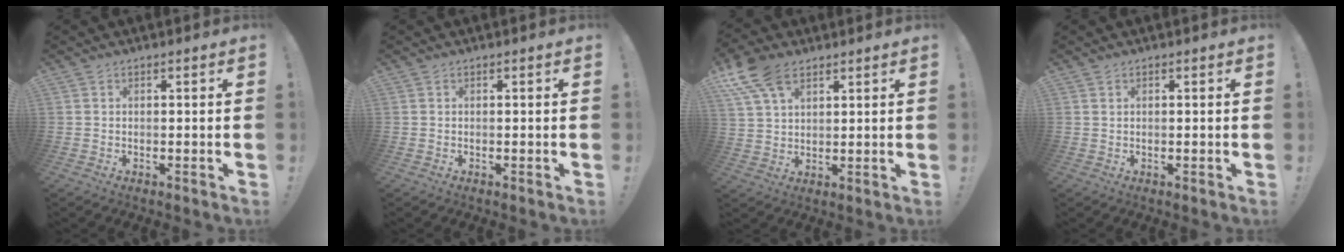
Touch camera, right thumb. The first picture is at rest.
{"total": 0.0}
{"total": 11.5, "force": [6.6, 6.5, 6.8], "torque": [-0.127, -0.021, 0.127]}
{"total": 0.6, "force": [0.4, 0.0, 0.4], "torque": [-0.005, -0.001, 0.008]}